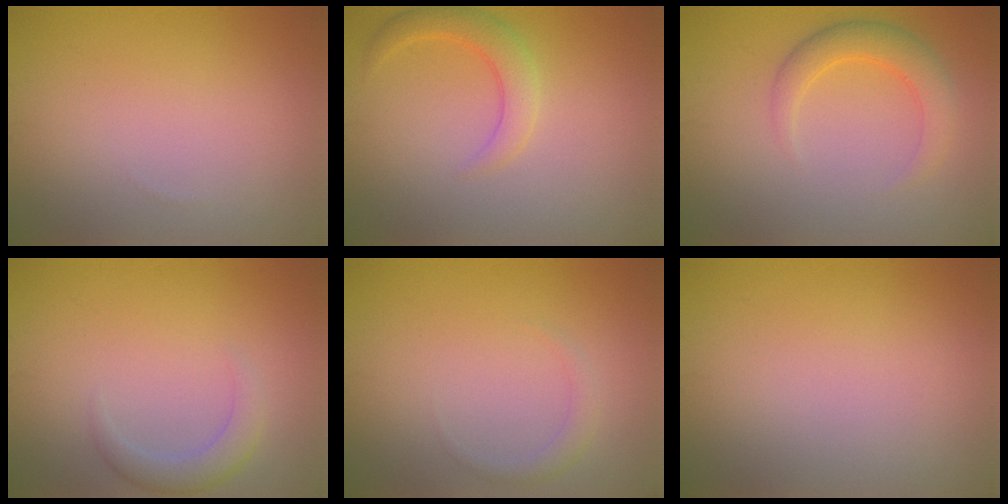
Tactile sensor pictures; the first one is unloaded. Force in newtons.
{"total": 2.8, "press": 2.8, "slide": 0.4}
{"total": 3.3, "press": 3.3, "slide": 0.3}
{"total": 2.4, "press": 2.4, "slide": 0.2}
{"total": 1.2, "press": 1.2, "slide": 0.0}
{"total": 0.0}